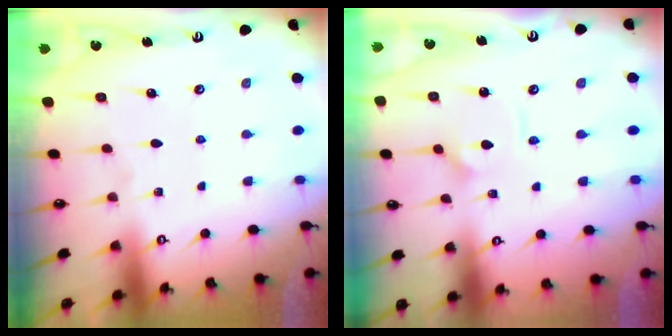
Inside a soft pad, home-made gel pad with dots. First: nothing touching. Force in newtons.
{"total": 2.7, "press": 2.6, "slide": 0.7}